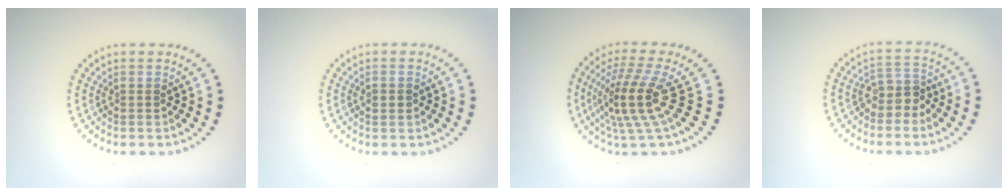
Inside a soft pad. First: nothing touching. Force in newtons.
{"total": 1.1, "press": 1.1, "slide": 0.2}
{"total": 4.9, "press": 3.6, "slide": 3.3}
{"total": 2.5, "press": 2.0, "slide": 1.5}